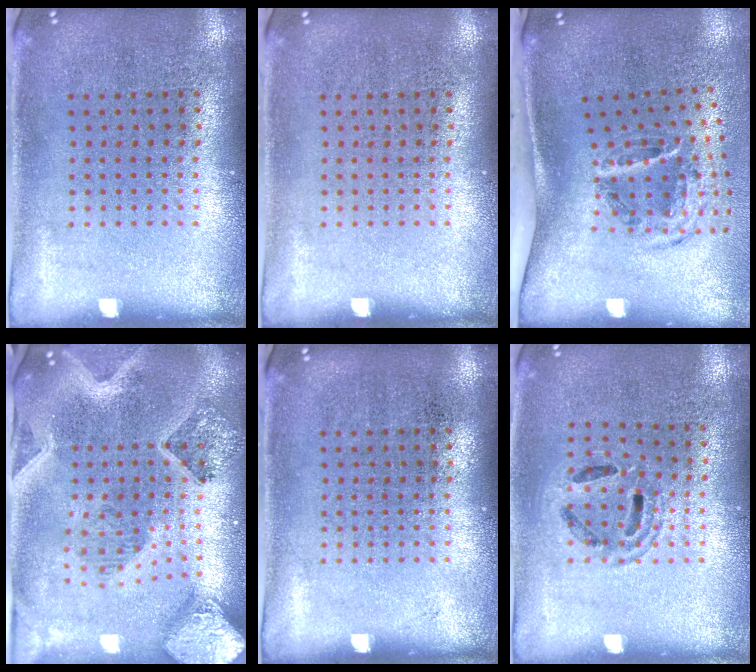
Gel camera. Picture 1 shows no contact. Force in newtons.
{"total": 0.0}
{"total": 2.1, "press": 1.2, "slide": 1.7}
{"total": 3.2, "press": 2.7, "slide": 1.7}
{"total": 0.0}
{"total": 1.1, "press": 1.1, "slide": 0.3}